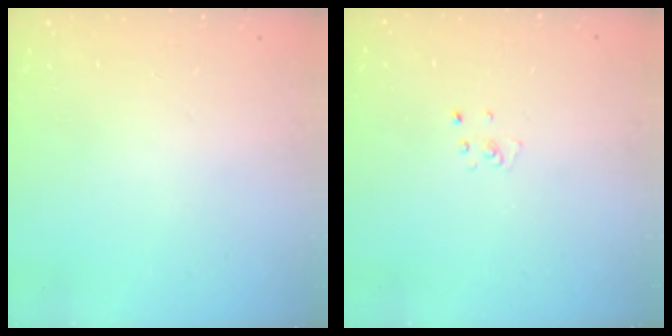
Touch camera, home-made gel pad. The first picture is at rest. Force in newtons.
{"total": 2.6, "press": 2.6, "slide": 0.3}